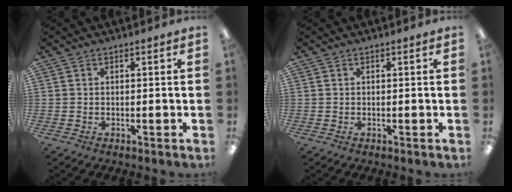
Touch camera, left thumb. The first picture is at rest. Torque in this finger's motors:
{"motor_torque": [0.01, 0.01, 0.03, -0.07, 0.00]}